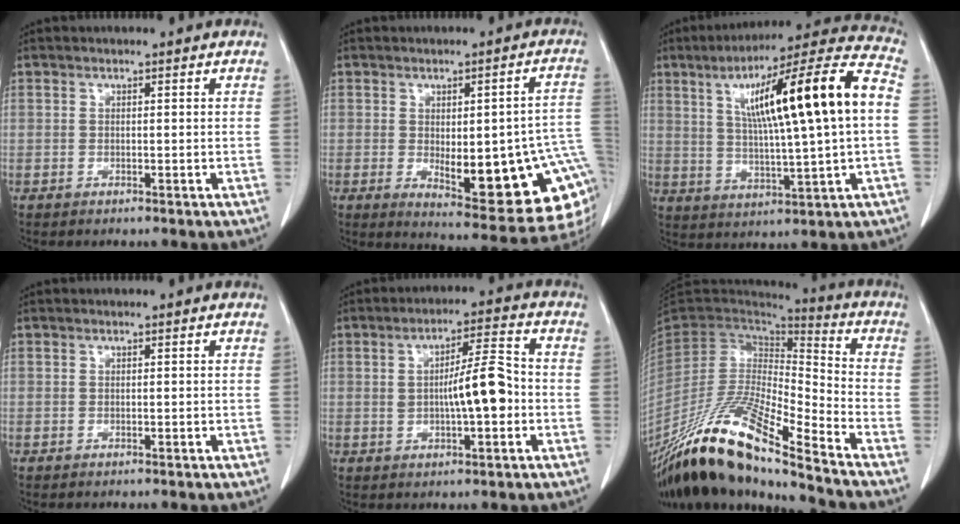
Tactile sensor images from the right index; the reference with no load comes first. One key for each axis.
{"total": 19.8, "fx": -3.3, "fy": 5.4, "fz": 18.8, "tx": -0.166, "ty": 0.010, "tz": -0.018}
{"total": 20.7, "fx": 3.5, "fy": 1.3, "fz": 20.4, "tx": -0.316, "ty": 0.032, "tz": 0.048}
{"total": 0.0}
{"total": 8.2, "fx": -0.7, "fy": 1.5, "fz": 8.0, "tx": -0.130, "ty": 0.013, "tz": -0.012}
{"total": 21.7, "fx": -17.2, "fy": 1.0, "fz": 13.2, "tx": -0.273, "ty": -0.028, "tz": -0.324}